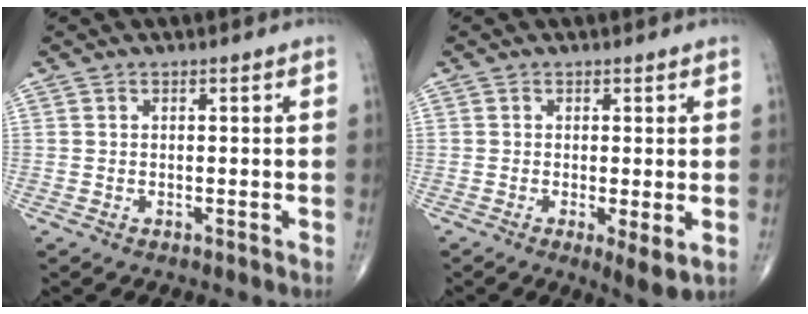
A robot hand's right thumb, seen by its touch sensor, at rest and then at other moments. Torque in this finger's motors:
{"motor_torque": [-0.39, 0.09, -0.22, -0.24, 0.00]}